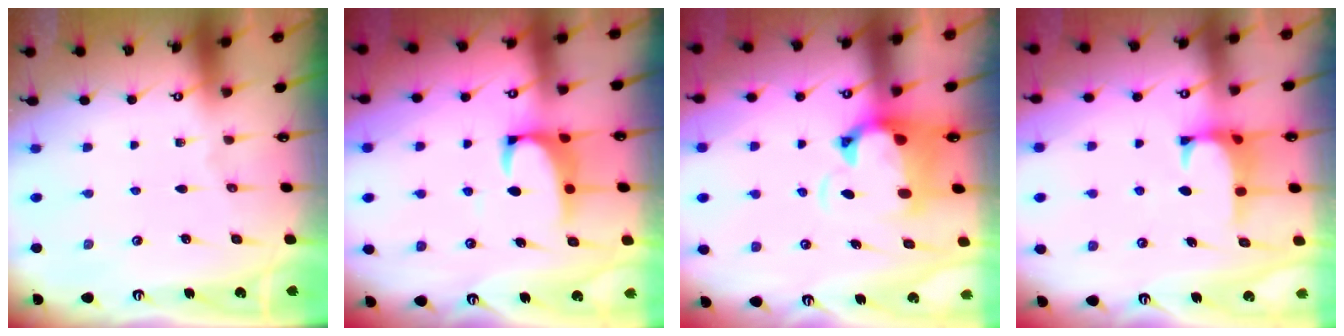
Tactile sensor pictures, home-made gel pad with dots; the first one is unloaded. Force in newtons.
{"total": 2.2, "press": 2.0, "slide": 0.9}
{"total": 3.1, "press": 2.8, "slide": 1.4}
{"total": 1.2, "press": 1.1, "slide": 0.6}